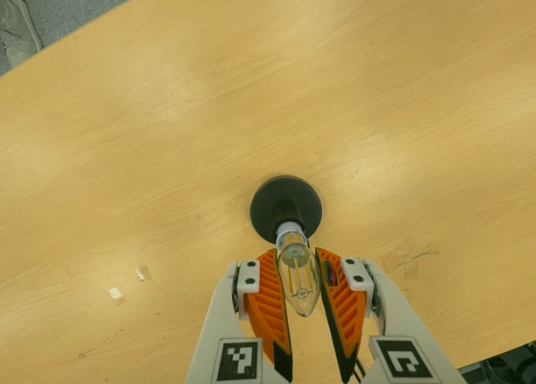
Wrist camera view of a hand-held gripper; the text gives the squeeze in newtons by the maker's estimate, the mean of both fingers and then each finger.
{"total": 15.3, "left": 17.5, "right": 13.2}